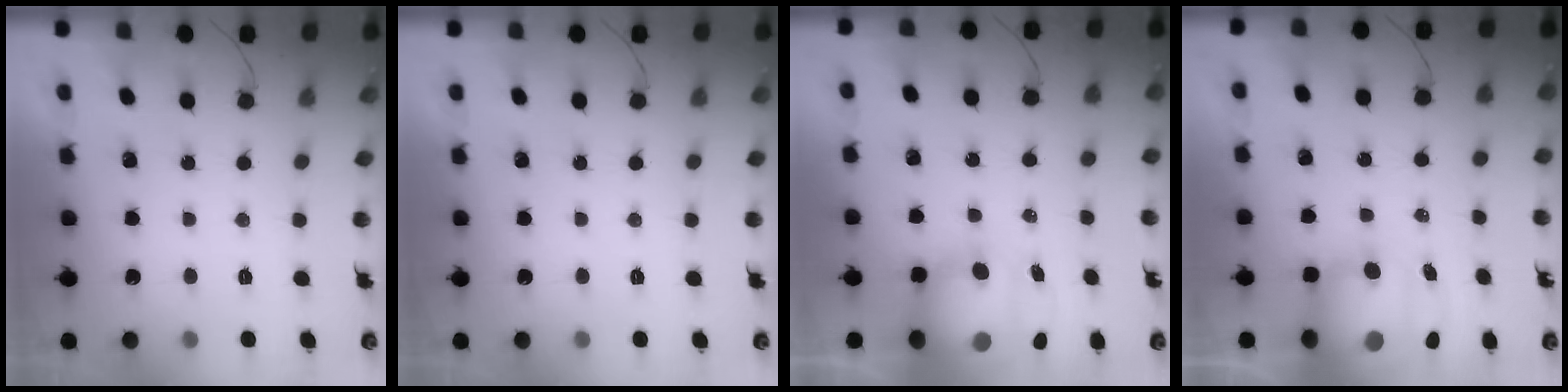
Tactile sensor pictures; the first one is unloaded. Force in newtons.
{"total": 0.0}
{"total": 12.6, "press": 12.3, "slide": 2.9}
{"total": 12.6, "press": 12.1, "slide": 3.4}